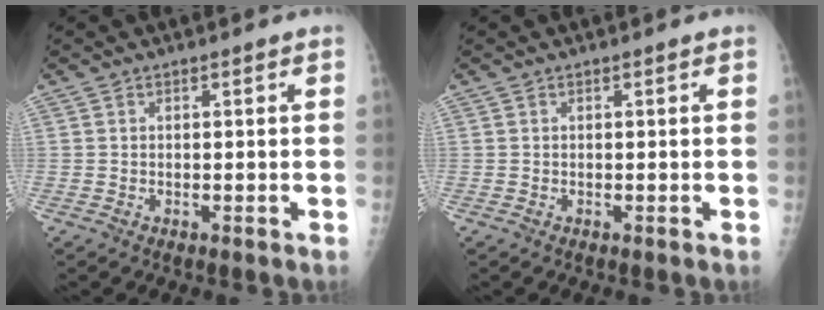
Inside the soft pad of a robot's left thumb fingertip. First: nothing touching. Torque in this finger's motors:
{"motor_torque": [0.00, 0.00, -0.01, -0.01, 0.00]}